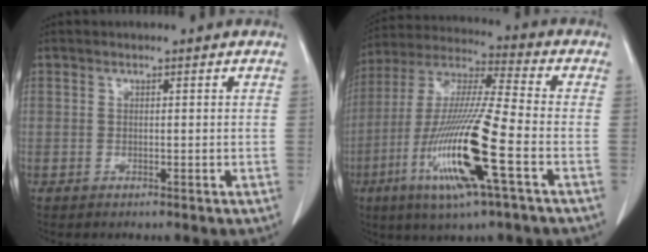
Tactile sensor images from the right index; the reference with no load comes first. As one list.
[{"total": 17.9, "force": [-6.2, 0.6, 16.8], "torque": [-0.352, -0.023, -0.118]}]